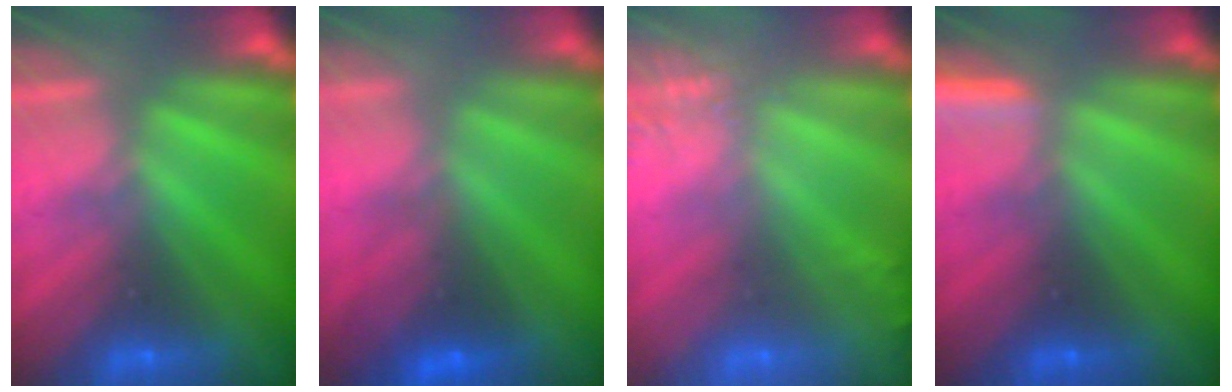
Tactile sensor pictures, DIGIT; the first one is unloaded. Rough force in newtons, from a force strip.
{"total": 2.9}
{"total": 2.4}
{"total": 4.4}